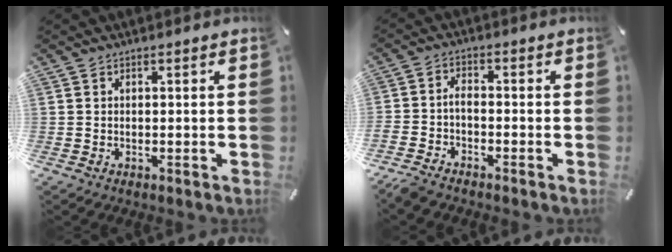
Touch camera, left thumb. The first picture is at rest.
{"total": 3.8, "force": [-3.0, 1.1, 2.0], "torque": [-0.056, 0.005, -0.063]}